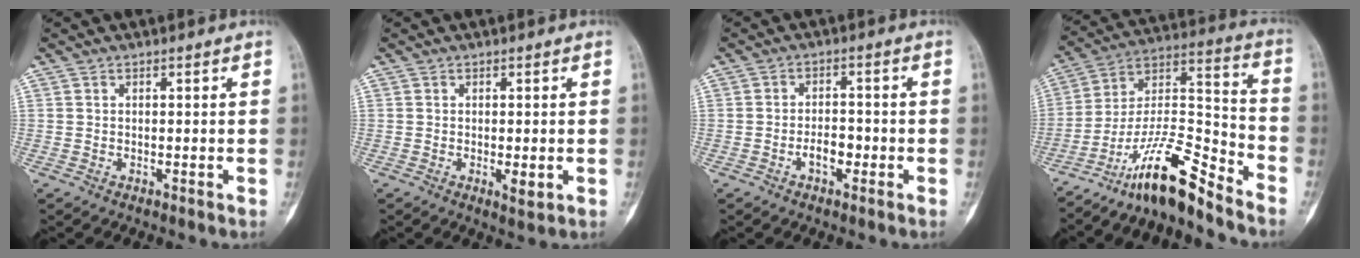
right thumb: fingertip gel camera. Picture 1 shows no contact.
{"total": 2.4, "force": [-0.4, 0.8, 2.2], "torque": [-0.038, -0.007, -0.002]}
{"total": 3.6, "force": [-1.5, 1.9, 2.7], "torque": [-0.036, 0.013, -0.026]}
{"total": 15.2, "force": [-12.1, 2.6, 8.8], "torque": [-0.163, 0.106, -0.219]}